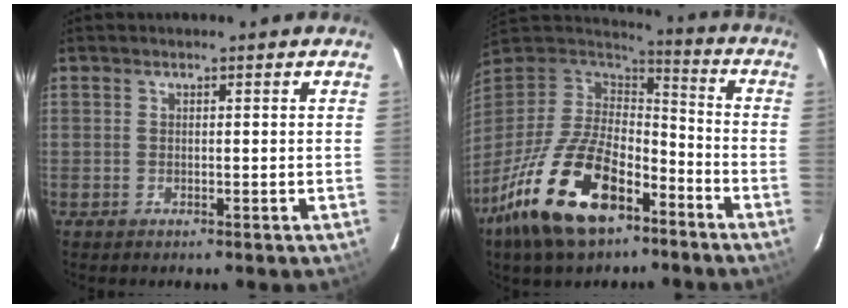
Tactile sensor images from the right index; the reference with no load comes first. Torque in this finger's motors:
{"motor_torque": [1.29, -0.85, 1.05, 0.19]}